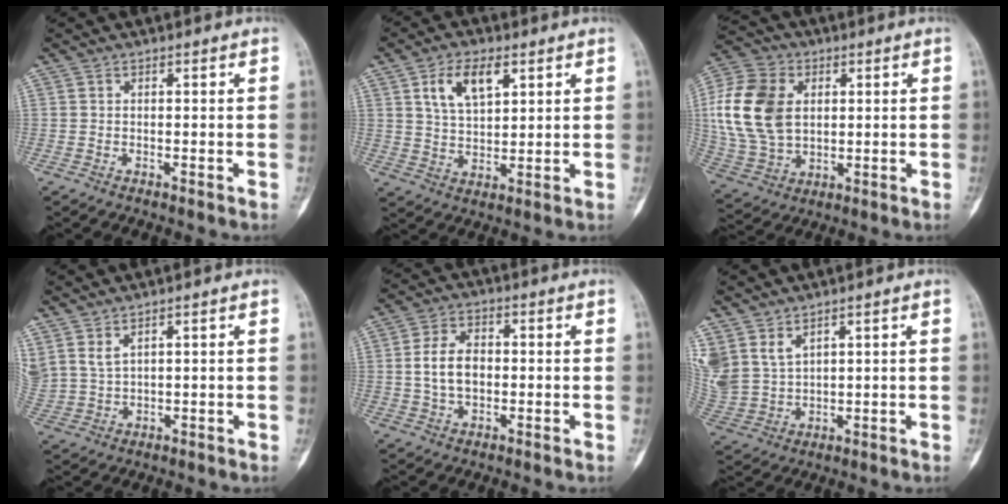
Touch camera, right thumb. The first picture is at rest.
{"total": 8.7, "force": [3.9, 4.6, 6.3], "torque": [-0.099, -0.012, 0.075]}
{"total": 17.0, "force": [2.8, 12.3, 11.5], "torque": [-0.217, 0.001, 0.058]}
{"total": 4.9, "force": [3.5, 1.8, 3.0], "torque": [-0.066, -0.016, 0.083]}
{"total": 7.4, "force": [0.1, 4.9, 5.5], "torque": [-0.095, 0.011, 0.002]}
{"total": 9.5, "force": [5.7, 5.6, 5.0], "torque": [-0.114, -0.020, 0.138]}